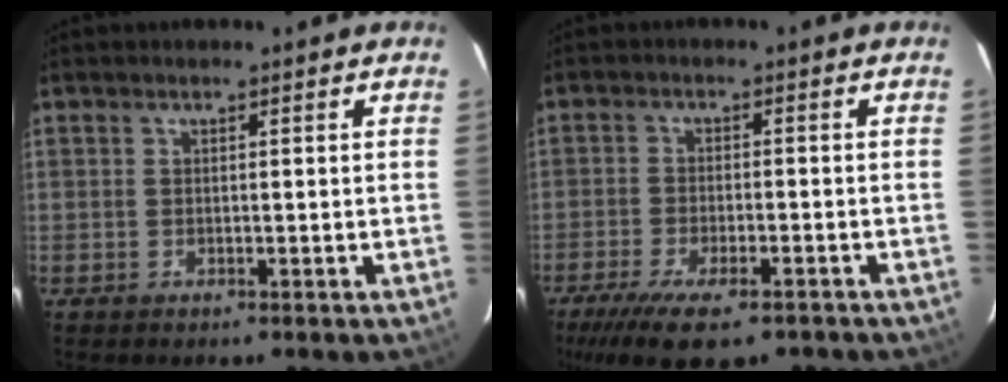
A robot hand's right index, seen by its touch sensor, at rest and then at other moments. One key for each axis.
{"total": 14.0, "fx": -10.1, "fy": 4.7, "fz": 8.6, "tx": -0.185, "ty": -0.042, "tz": -0.161}